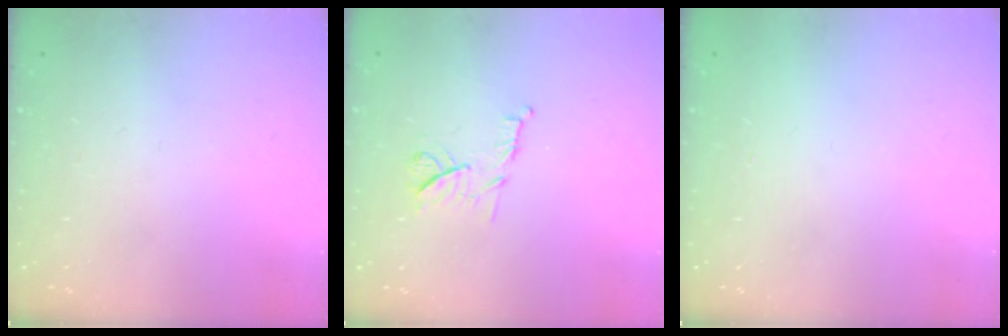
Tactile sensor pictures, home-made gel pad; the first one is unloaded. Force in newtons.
{"total": 7.1, "press": 7.0, "slide": 1.0}
{"total": 1.6, "press": 1.6, "slide": 0.1}